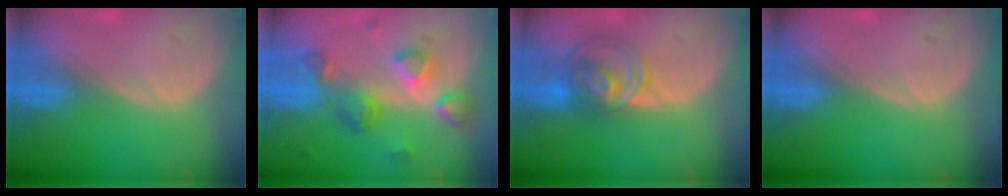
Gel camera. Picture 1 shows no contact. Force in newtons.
{"total": 7.7, "press": 6.9, "slide": 3.4}
{"total": 7.2, "press": 6.3, "slide": 3.5}
{"total": 0.0}